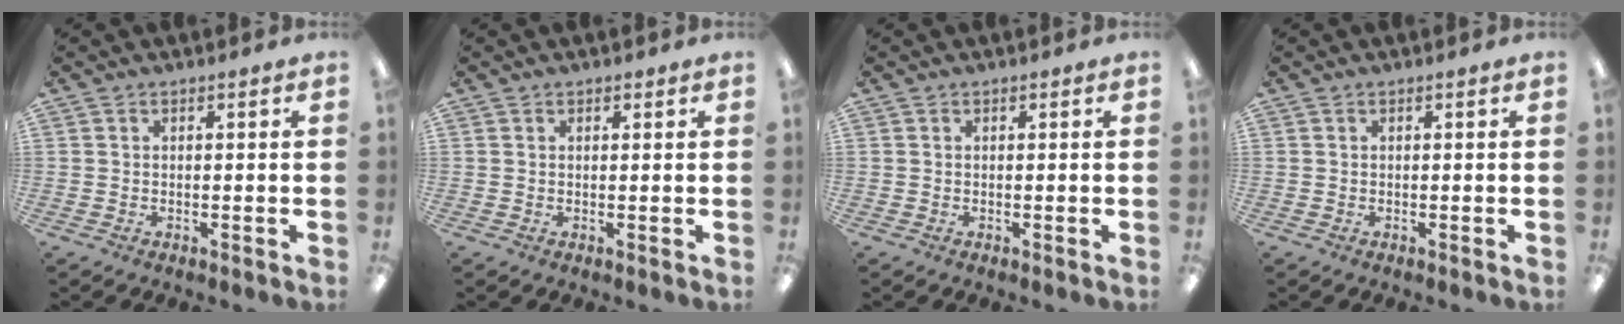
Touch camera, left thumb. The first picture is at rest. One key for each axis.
{"total": 0.7, "fx": 0.5, "fy": 0.4, "fz": 0.2, "tx": 0.005, "ty": -0.001, "tz": 0.007}
{"total": 0.0}
{"total": 0.0}